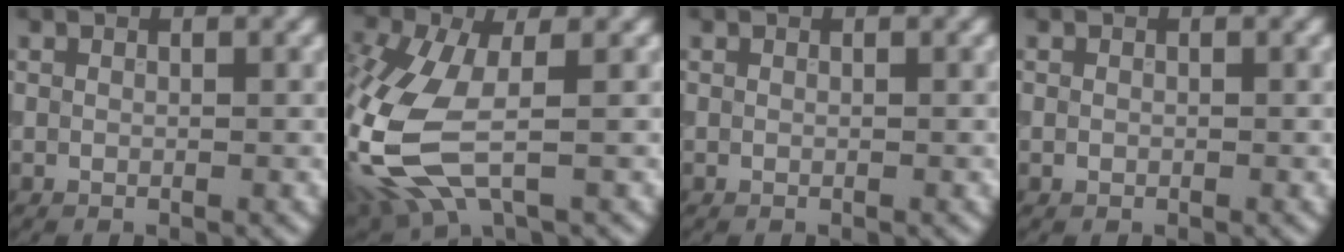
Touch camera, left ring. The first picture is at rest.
{"total": 10.0, "force": [-2.4, 4.9, 8.3], "torque": [-0.226, -0.015, -0.056]}
{"total": 0.0}
{"total": 0.0}